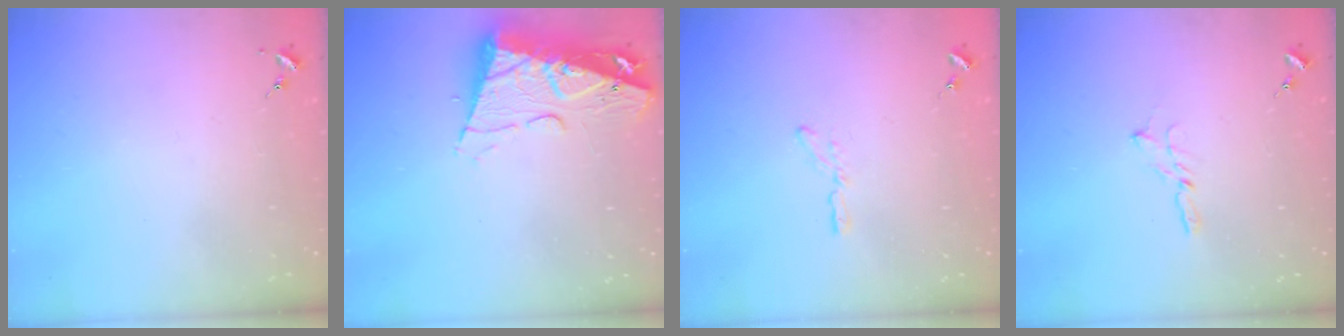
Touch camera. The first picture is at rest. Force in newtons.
{"total": 14.8, "press": 14.8, "slide": 1.6}
{"total": 3.1, "press": 3.1, "slide": 0.3}
{"total": 3.4, "press": 3.4, "slide": 0.3}